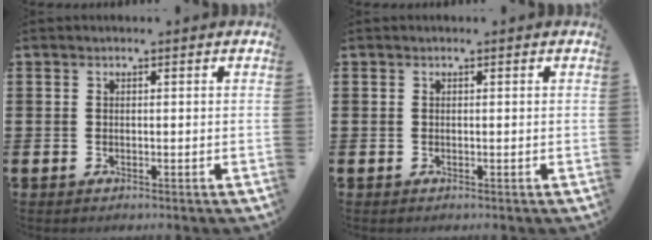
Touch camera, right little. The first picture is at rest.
{"total": 0.0}